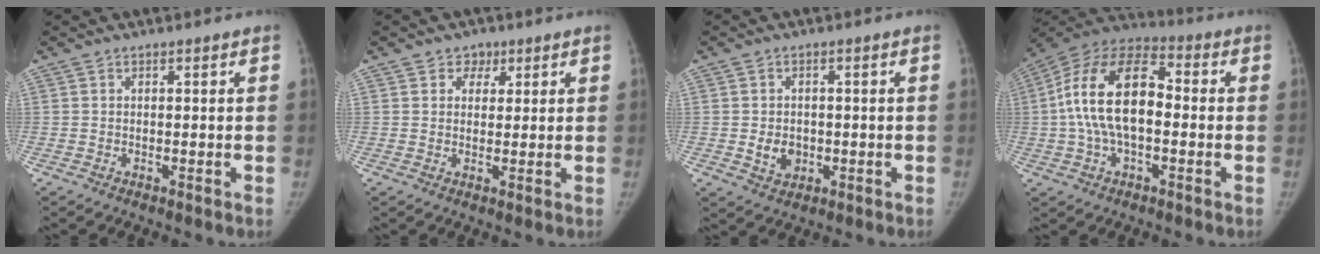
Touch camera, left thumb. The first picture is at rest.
{"total": 3.3, "force": [1.7, 2.7, 0.8], "torque": [0.015, -0.005, 0.021]}
{"total": 4.4, "force": [-0.7, 3.6, 2.4], "torque": [-0.025, 0.002, -0.003]}
{"total": 17.9, "force": [-0.1, 9.8, 14.9], "torque": [-0.278, 0.039, -0.010]}